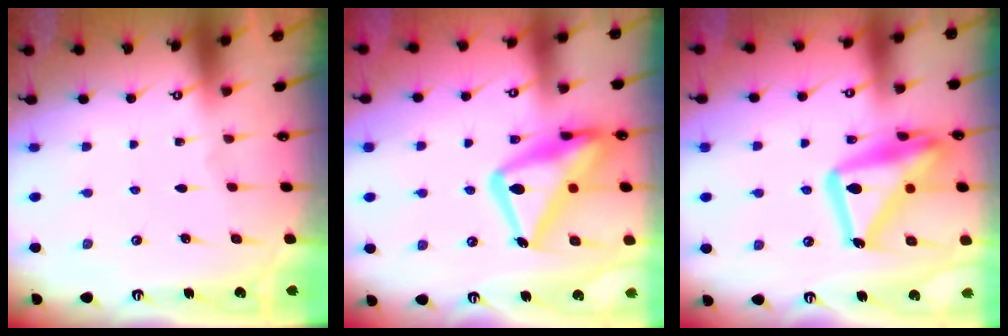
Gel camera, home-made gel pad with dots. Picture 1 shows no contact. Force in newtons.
{"total": 21.7, "press": 21.6, "slide": 1.7}
{"total": 20.8, "press": 20.7, "slide": 1.8}